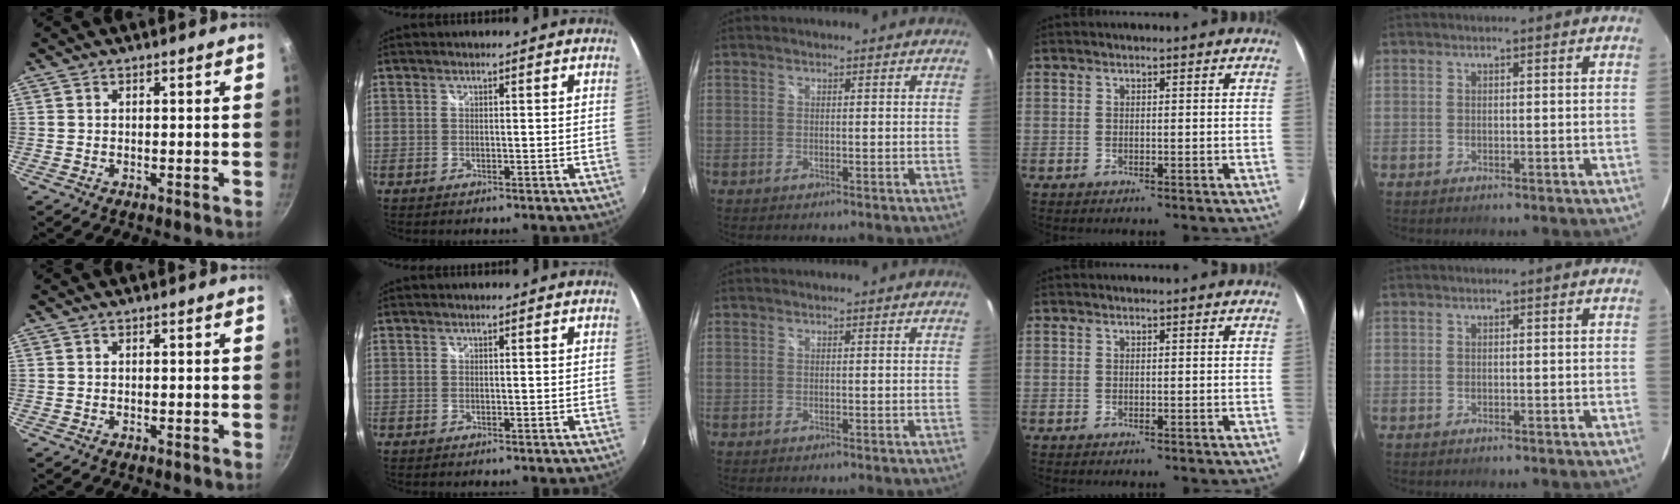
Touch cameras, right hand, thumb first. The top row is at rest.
{}